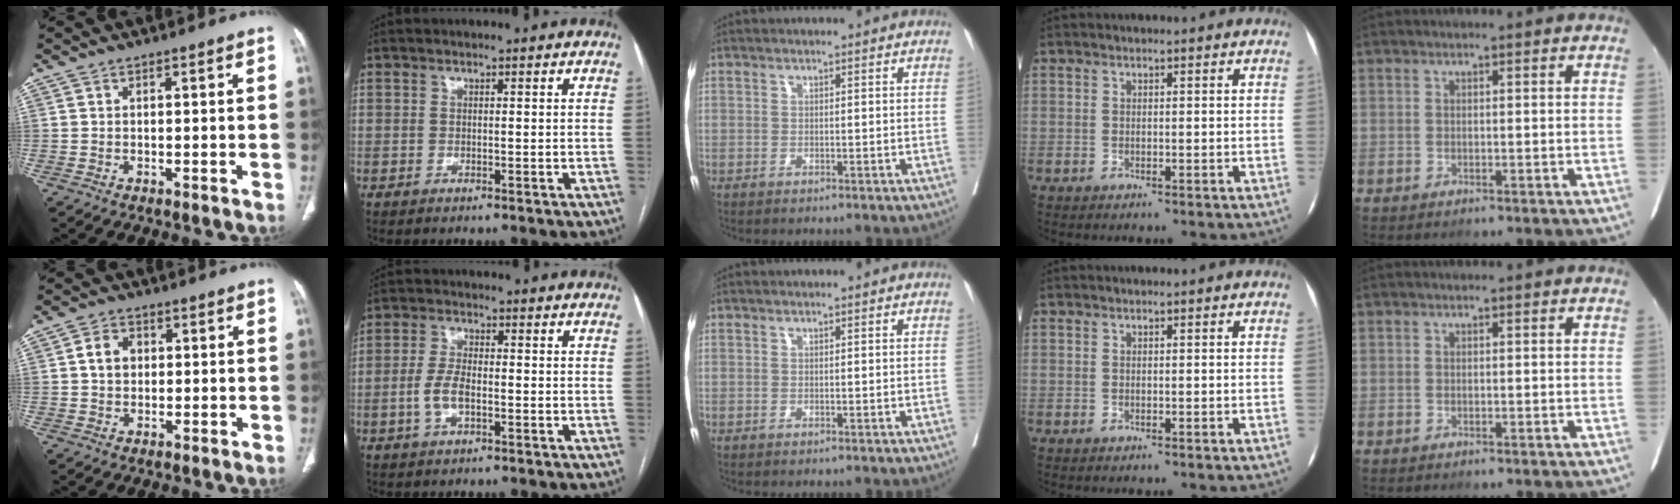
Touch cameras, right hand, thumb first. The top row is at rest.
{"thumb": {"total": 4.6, "force": [0.7, 3.6, 2.7], "torque": [-0.035, 0.006, 0.008]}, "index": {"total": 4.4, "force": [-1.1, 1.8, 3.9], "torque": [-0.090, 0.005, -0.020]}}